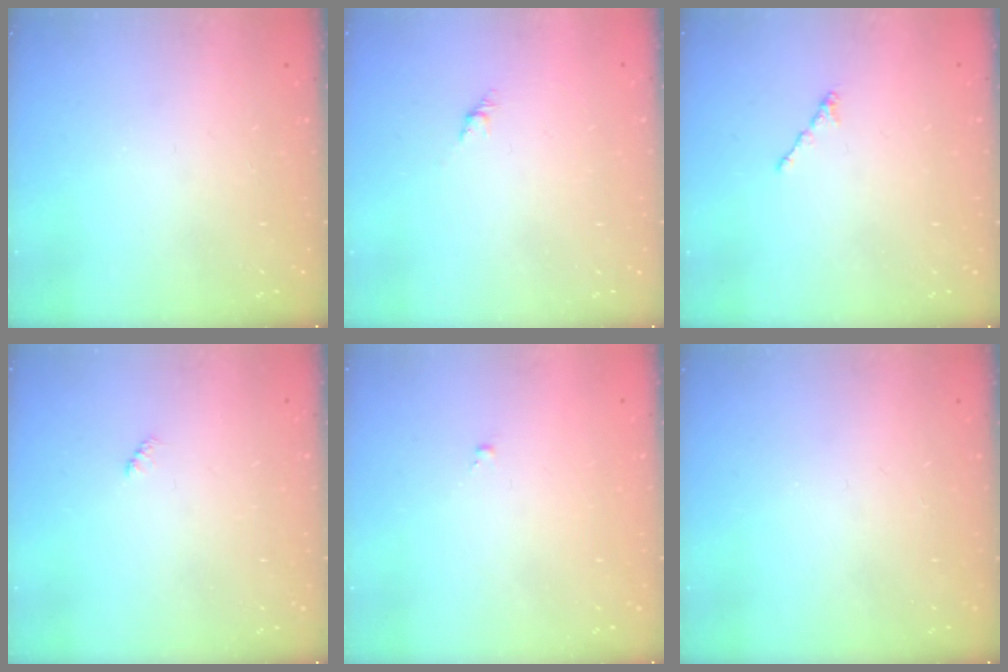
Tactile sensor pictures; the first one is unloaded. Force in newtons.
{"total": 2.7, "press": 2.6, "slide": 0.7}
{"total": 0.5, "press": 0.4, "slide": 0.3}
{"total": 1.9, "press": 1.9, "slide": 0.4}
{"total": 0.0}
{"total": 0.0}